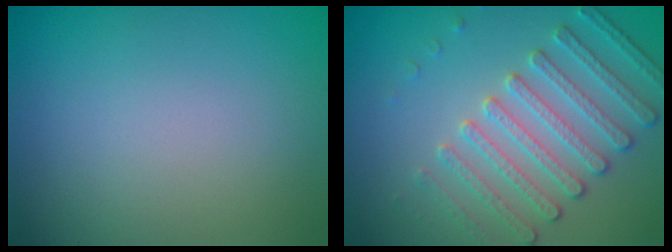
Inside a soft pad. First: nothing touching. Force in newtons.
{"total": 4.2, "press": 4.1, "slide": 1.2}